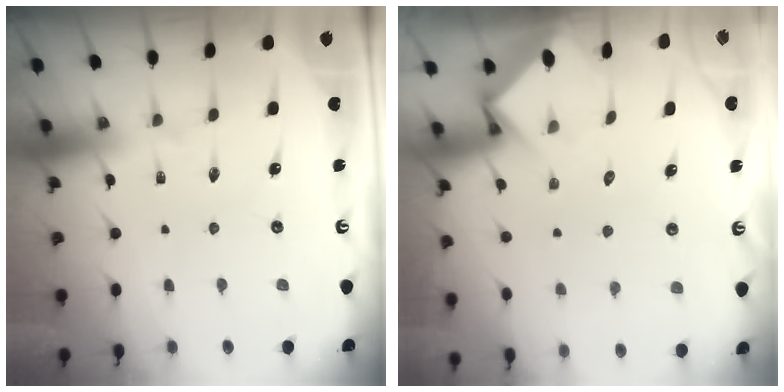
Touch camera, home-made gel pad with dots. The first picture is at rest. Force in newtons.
{"total": 3.6, "press": 3.6, "slide": 0.2}